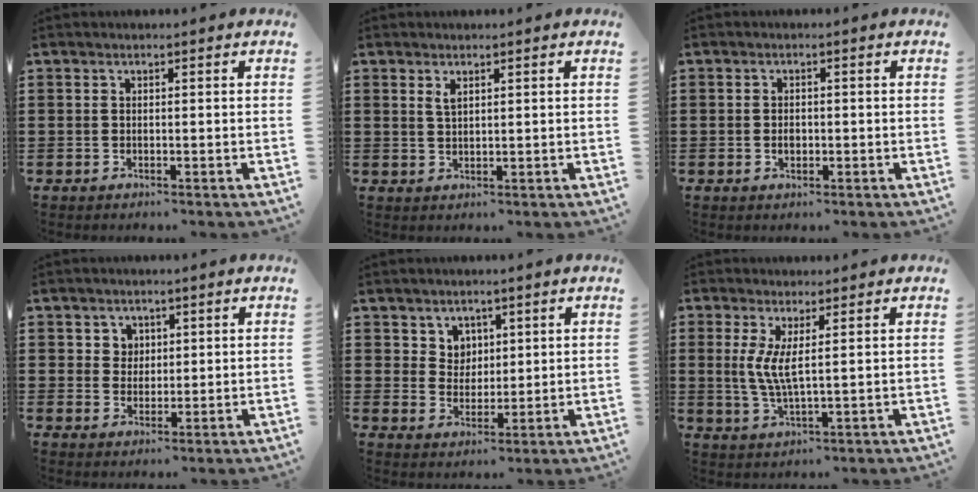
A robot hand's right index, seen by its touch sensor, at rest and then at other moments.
{"total": 1.6, "force": [1.0, 0.6, 1.1], "torque": [-0.025, 0.003, 0.017]}
{"total": 1.5, "force": [-0.3, 0.9, 1.2], "torque": [-0.023, 0.003, -0.006]}
{"total": 2.7, "force": [1.3, 2.4, 0.4], "torque": [-0.011, 0.007, 0.021]}
{"total": 4.2, "force": [2.4, 3.4, 0.5], "torque": [-0.020, 0.008, 0.042]}
{"total": 4.5, "force": [1.1, 0.6, 4.3], "torque": [-0.095, -0.009, 0.017]}